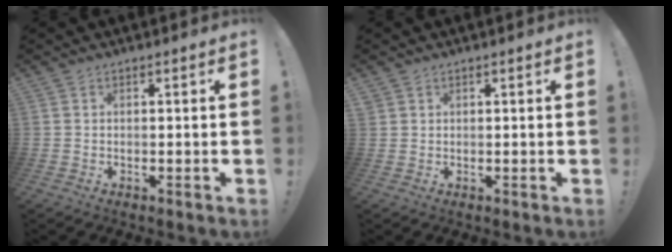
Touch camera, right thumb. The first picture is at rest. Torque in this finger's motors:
{"motor_torque": [0.10, 0.10, 0.00, 0.00, -0.02]}